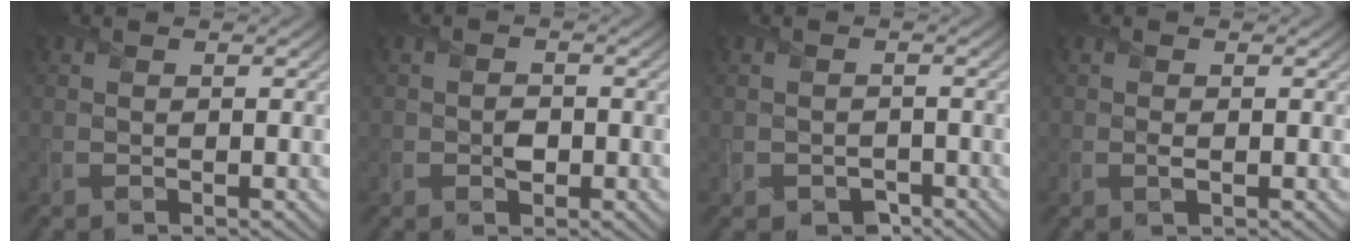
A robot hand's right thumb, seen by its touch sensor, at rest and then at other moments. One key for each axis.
{"total": 1.6, "fx": -0.5, "fy": 1.2, "fz": 0.8, "tx": -0.013, "ty": -0.002, "tz": -0.012}
{"total": 2.3, "fx": -1.4, "fy": 1.7, "fz": 0.7, "tx": -0.013, "ty": -0.012, "tz": -0.025}
{"total": 0.8, "fx": -0.1, "fy": 0.4, "fz": 0.7, "tx": -0.017, "ty": -0.003, "tz": -0.002}